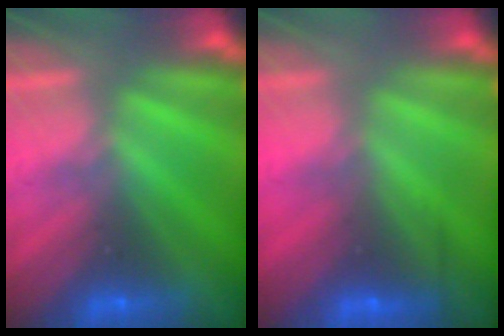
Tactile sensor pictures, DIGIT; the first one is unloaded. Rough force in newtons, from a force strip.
{"total": 2.4}